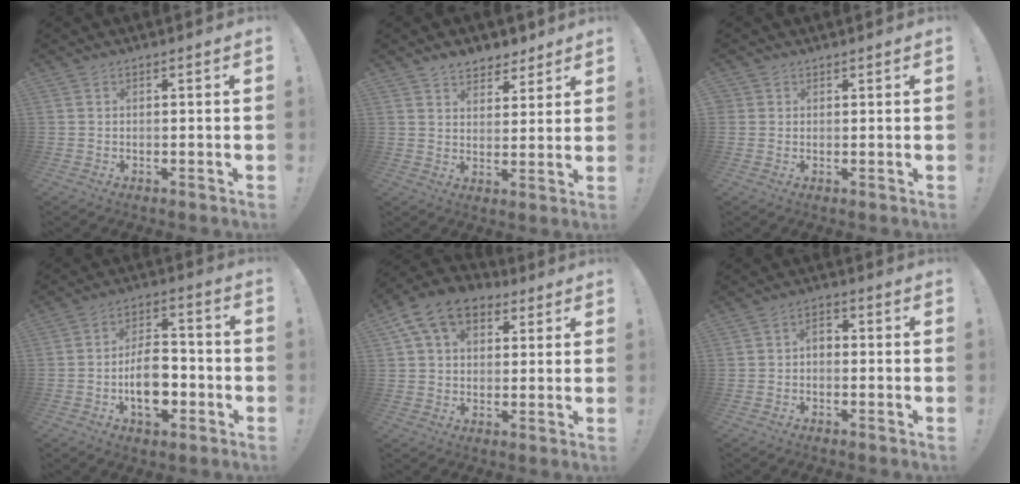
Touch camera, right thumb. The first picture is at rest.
{"total": 6.8, "force": [5.4, 3.9, 1.5], "torque": [-0.016, -0.036, 0.102]}
{"total": 1.8, "force": [1.3, 1.3, -0.2], "torque": [0.007, -0.005, 0.024]}
{"total": 14.3, "force": [-5.1, 8.6, 10.2], "torque": [-0.160, 0.035, -0.083]}
{"total": 12.6, "force": [5.5, 8.7, 7.1], "torque": [-0.124, -0.011, 0.109]}
{"total": 3.0, "force": [-0.9, 1.9, 2.2], "torque": [-0.043, 0.009, -0.016]}